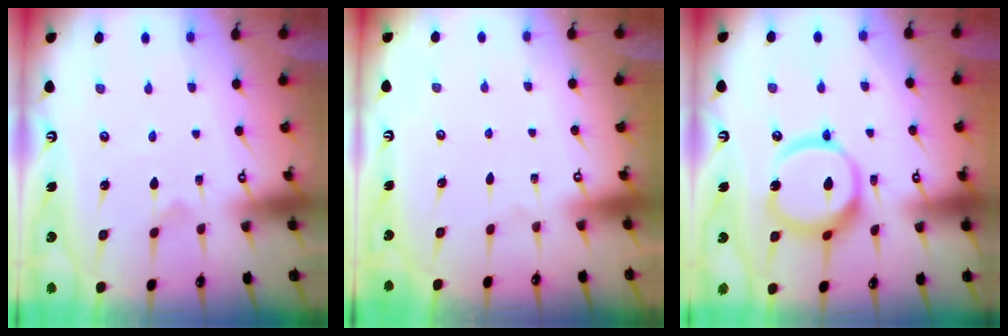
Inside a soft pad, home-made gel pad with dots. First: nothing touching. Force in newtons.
{"total": 0.0}
{"total": 14.8, "press": 14.7, "slide": 1.9}